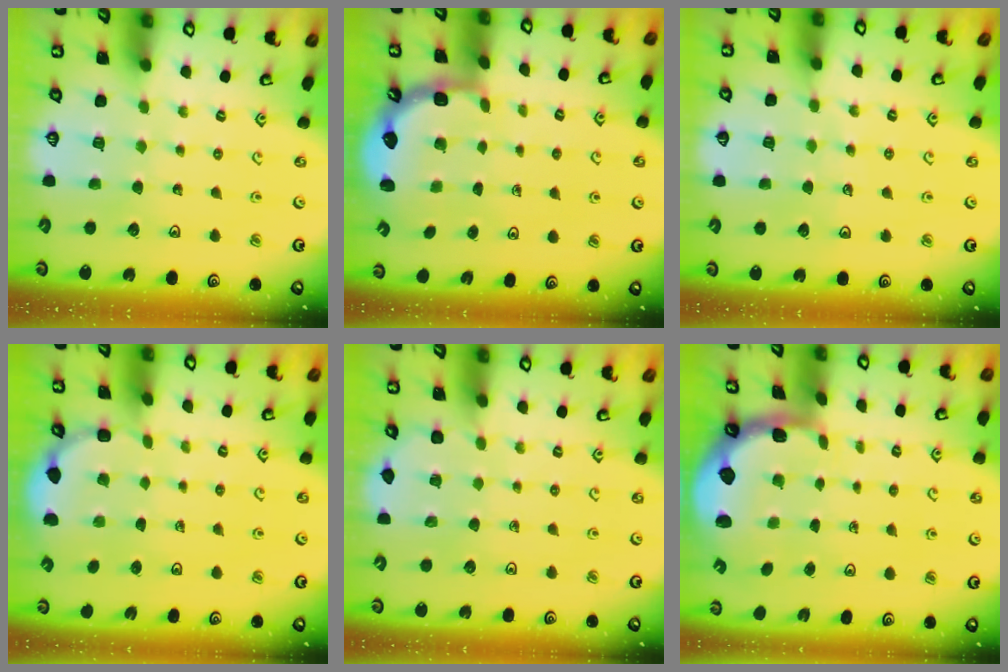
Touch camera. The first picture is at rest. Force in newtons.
{"total": 2.3, "press": 1.8, "slide": 1.3}
{"total": 4.2, "press": 4.1, "slide": 1.0}
{"total": 1.6, "press": 1.2, "slide": 1.0}
{"total": 1.4, "press": 1.4, "slide": 0.1}
{"total": 2.3, "press": 1.3, "slide": 1.8}